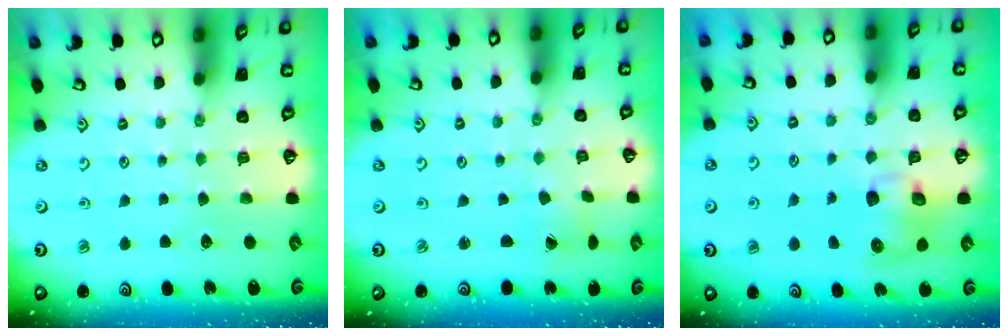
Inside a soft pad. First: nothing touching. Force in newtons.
{"total": 1.4, "press": 1.4, "slide": 0.3}
{"total": 8.9, "press": 8.8, "slide": 1.4}